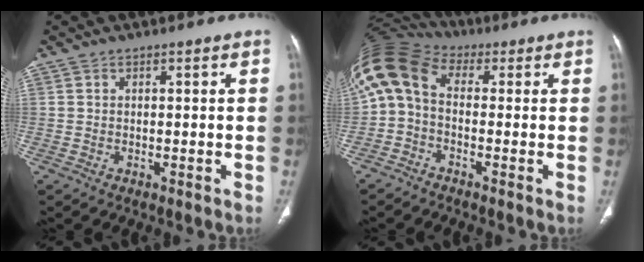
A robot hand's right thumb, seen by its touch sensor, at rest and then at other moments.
{"total": 11.8, "force": [0.3, 7.5, 9.1], "torque": [-0.182, 0.041, -0.012]}